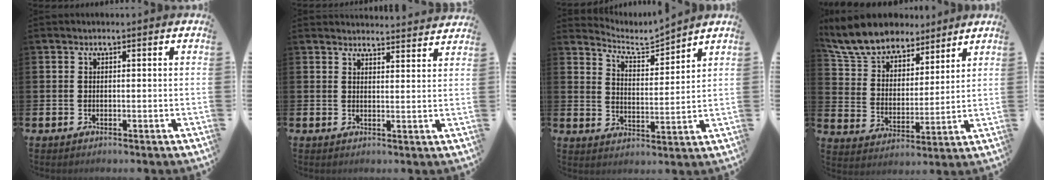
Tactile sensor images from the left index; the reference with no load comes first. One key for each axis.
{"total": 3.4, "fx": 3.3, "fy": 0.0, "fz": -0.2, "tx": 0.010, "ty": -0.028, "tz": 0.058}
{"total": 4.9, "fx": 4.9, "fy": 0.4, "fz": 0.3, "tx": -0.029, "ty": -0.036, "tz": 0.085}
{"total": 9.2, "fx": 8.4, "fy": 3.2, "fz": 1.8, "tx": -0.083, "ty": -0.046, "tz": 0.156}